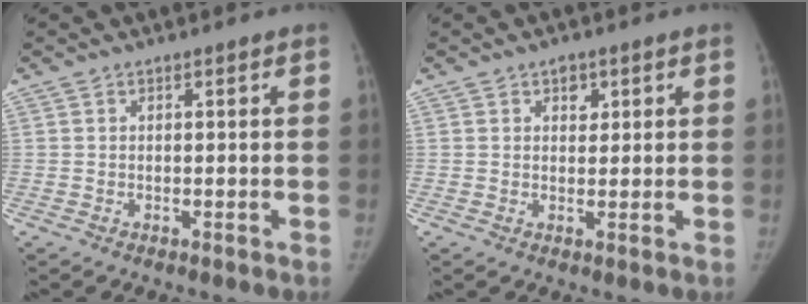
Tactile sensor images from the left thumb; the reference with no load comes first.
{"total": 2.7, "force": [1.3, 2.0, 1.3], "torque": [0.001, -0.005, 0.017]}